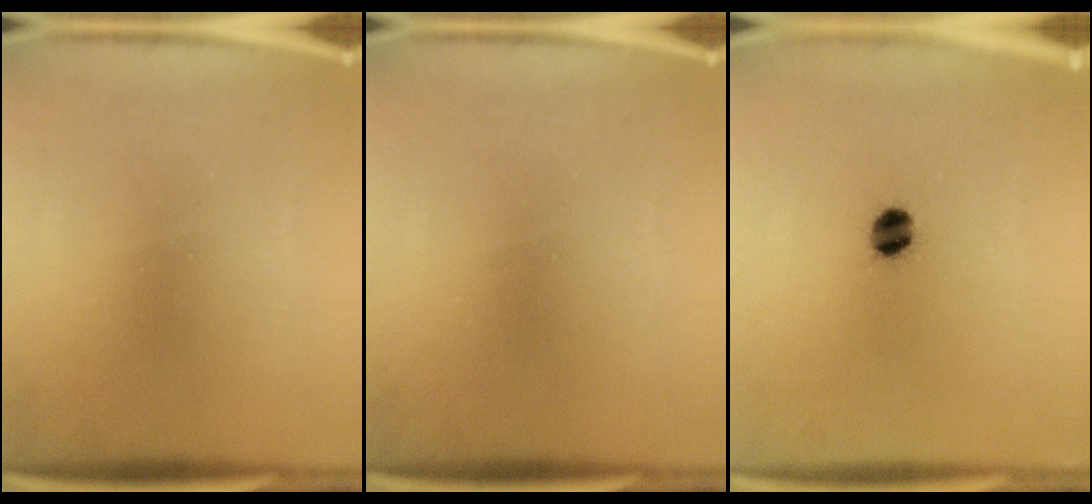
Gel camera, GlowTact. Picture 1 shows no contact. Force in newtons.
{"total": 0.0}
{"total": 4.4}